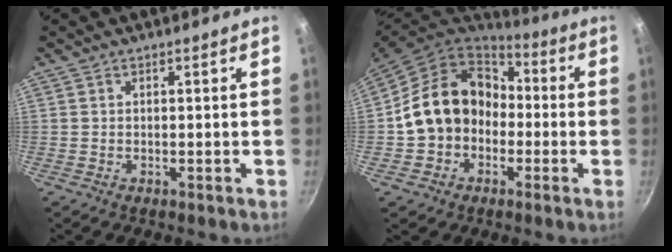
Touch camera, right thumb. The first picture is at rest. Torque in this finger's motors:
{"motor_torque": [0.60, 0.63, 0.62, -0.57, 0.21]}